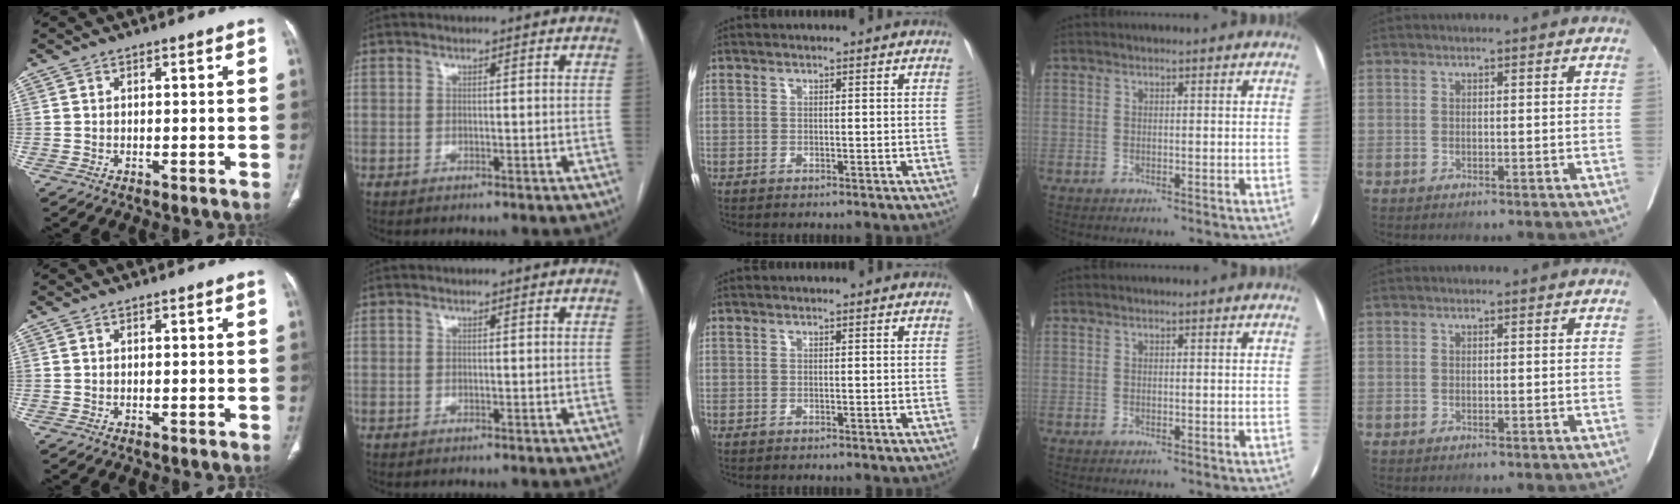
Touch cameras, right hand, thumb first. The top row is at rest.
{}